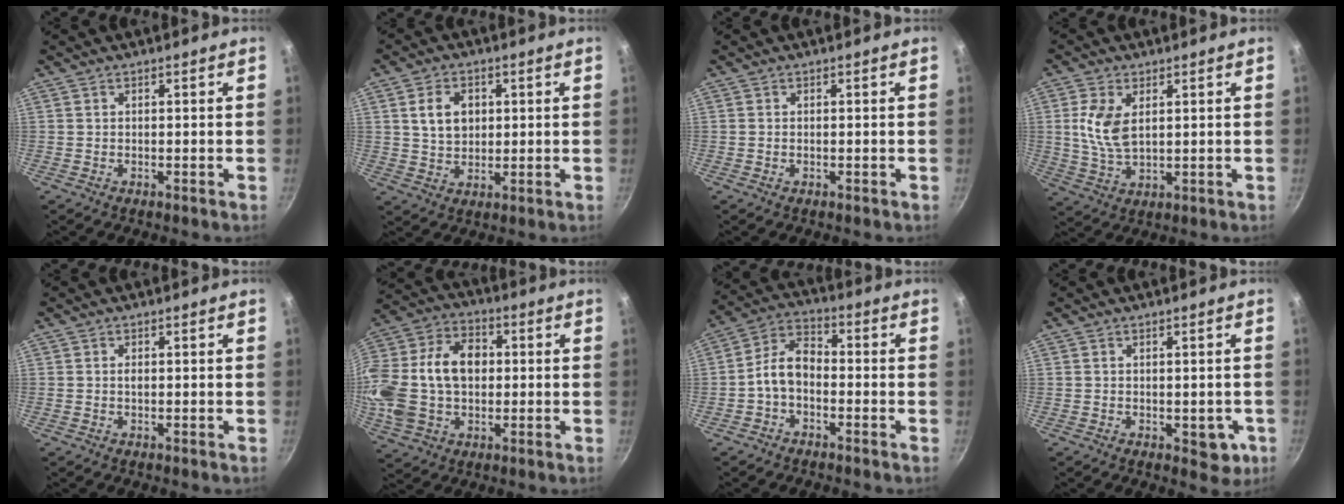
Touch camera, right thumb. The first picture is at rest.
{"total": 7.4, "force": [1.8, 5.4, 4.6], "torque": [-0.063, -0.004, 0.034]}
{"total": 0.0}
{"total": 8.3, "force": [2.0, 4.7, 6.6], "torque": [-0.133, -0.013, 0.042]}
{"total": 0.8, "force": [0.1, 0.4, 0.7], "torque": [-0.011, 0.001, 0.001]}
{"total": 22.8, "force": [1.2, 16.0, 16.1], "torque": [-0.321, 0.036, 0.018]}
{"total": 8.4, "force": [-2.8, 5.3, 5.9], "torque": [-0.105, 0.050, -0.069]}
{"total": 10.5, "force": [-3.4, 5.0, 8.5], "torque": [-0.043, 0.013, -0.041]}